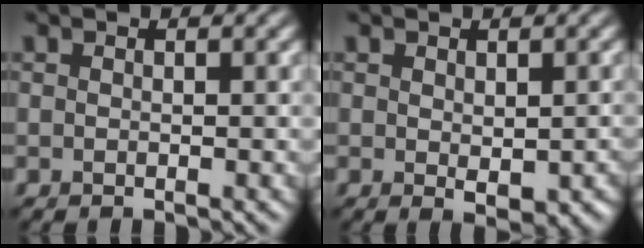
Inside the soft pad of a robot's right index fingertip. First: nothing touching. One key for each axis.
{"total": 2.6, "fx": -0.2, "fy": 1.4, "fz": 2.2, "tx": -0.031, "ty": -0.010, "tz": 0.007}